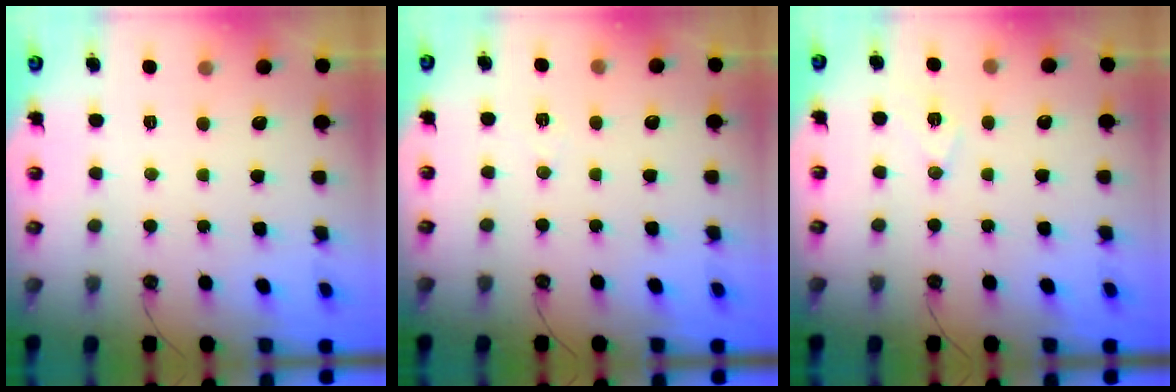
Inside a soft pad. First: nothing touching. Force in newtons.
{"total": 5.5, "press": 3.1, "slide": 4.5}
{"total": 7.5, "press": 6.6, "slide": 3.7}